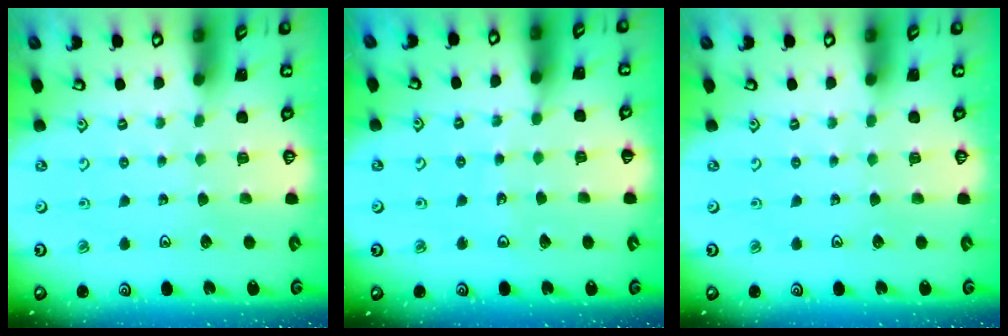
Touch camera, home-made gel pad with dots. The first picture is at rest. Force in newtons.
{"total": 2.7, "press": 2.7, "slide": 0.3}
{"total": 0.0}